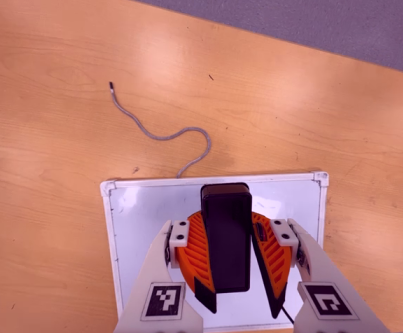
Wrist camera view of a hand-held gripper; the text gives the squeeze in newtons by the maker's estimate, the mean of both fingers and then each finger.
{"total": 9.7, "left": 9.5, "right": 9.9}